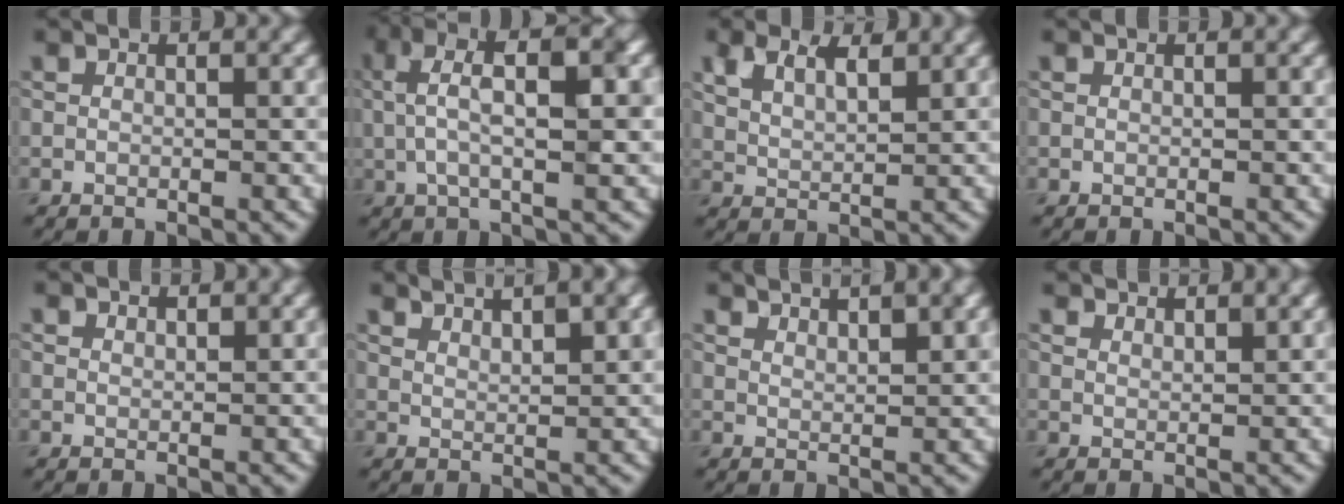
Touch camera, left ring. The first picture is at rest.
{"total": 6.8, "force": [1.5, 2.3, 6.3], "torque": [-0.110, 0.011, 0.019]}
{"total": 3.8, "force": [2.4, 1.8, 2.4], "torque": [-0.049, 0.007, 0.044]}
{"total": 0.0}
{"total": 0.8, "force": [0.8, 0.2, 0.1], "torque": [-0.002, -0.001, 0.015]}
{"total": 3.8, "force": [2.8, 1.1, 2.3], "torque": [-0.014, 0.009, 0.031]}
{"total": 2.9, "force": [2.4, 0.6, 1.5], "torque": [-0.009, 0.004, 0.034]}
{"total": 2.9, "force": [2.8, 0.6, 0.8], "torque": [-0.008, -0.004, 0.045]}